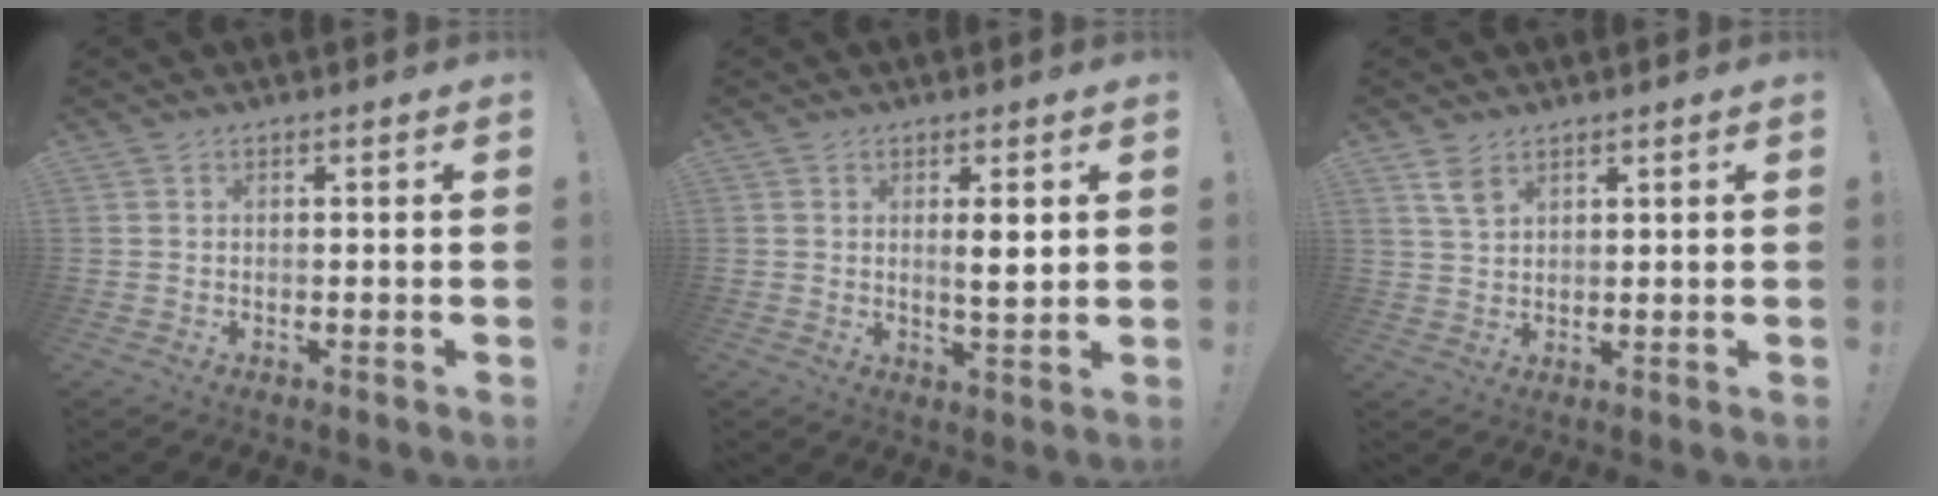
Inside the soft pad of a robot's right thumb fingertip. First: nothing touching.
{"total": 4.6, "force": [1.0, 0.8, 4.4], "torque": [-0.065, -0.012, 0.011]}
{"total": 4.0, "force": [2.7, 1.9, 2.3], "torque": [-0.030, -0.017, 0.049]}